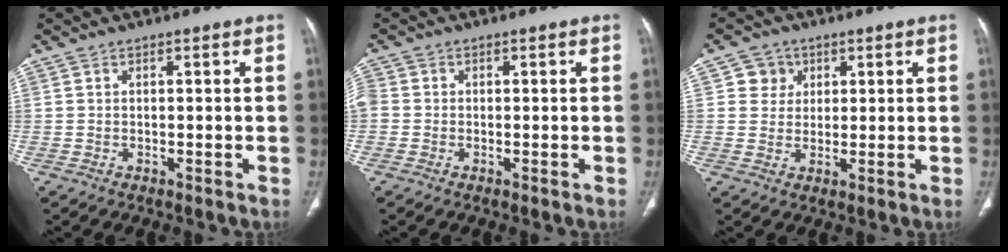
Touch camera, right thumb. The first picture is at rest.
{"total": 3.4, "force": [-0.5, 3.0, 1.5], "torque": [-0.037, 0.004, -0.016]}
{"total": 4.5, "force": [1.5, 4.2, 0.5], "torque": [0.017, -0.001, 0.022]}